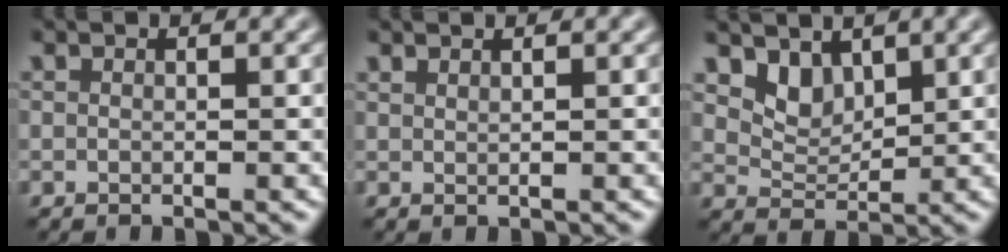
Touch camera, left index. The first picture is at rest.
{"total": 0.5, "force": [0.5, -0.2, 0.0], "torque": [0.003, 0.002, 0.007]}
{"total": 2.3, "force": [1.5, 1.5, 1.0], "torque": [-0.029, -0.020, 0.038]}